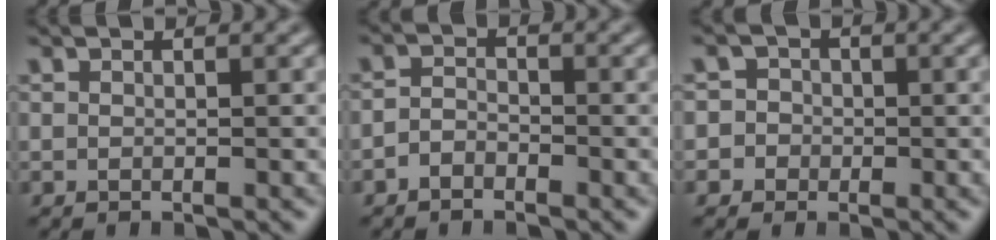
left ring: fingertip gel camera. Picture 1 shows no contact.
{"total": 1.6, "force": [-1.2, 0.9, 0.7], "torque": [-0.011, 0.006, -0.029]}
{"total": 3.9, "force": [-0.8, 3.8, 0.5], "torque": [0.032, 0.019, -0.044]}